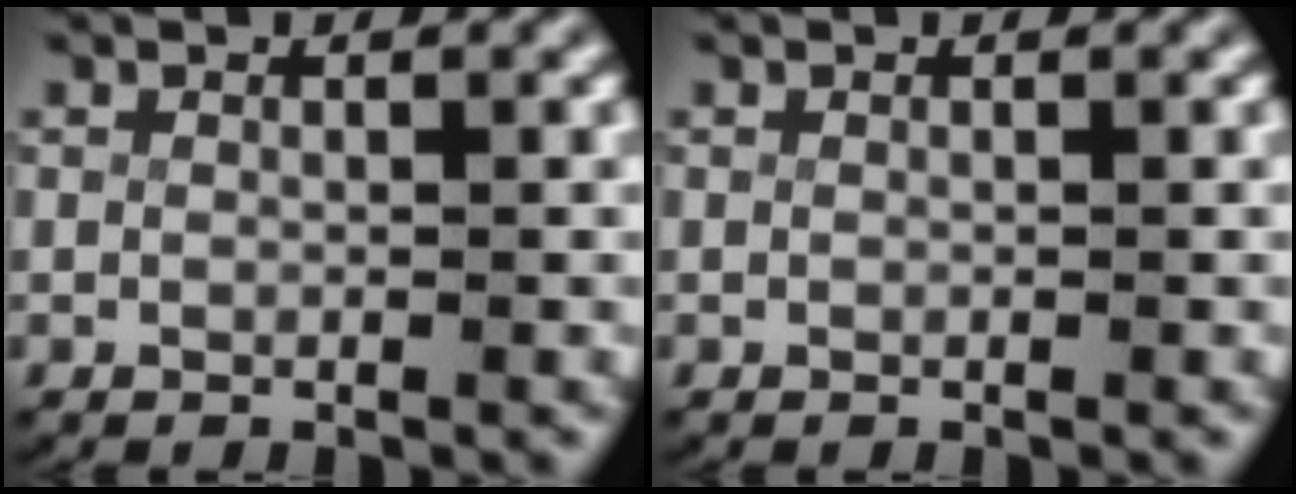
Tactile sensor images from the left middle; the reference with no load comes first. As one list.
[{"total": 0.0}]